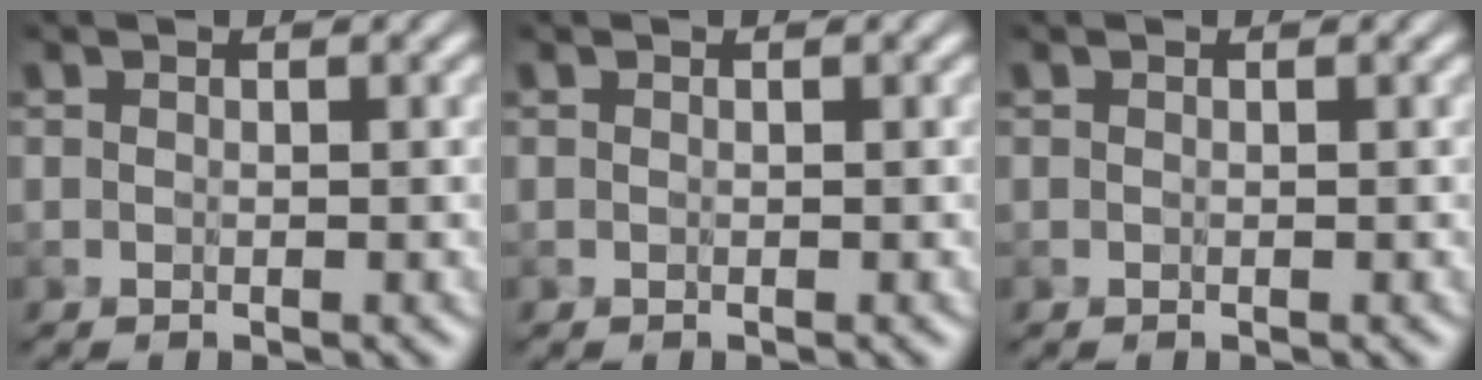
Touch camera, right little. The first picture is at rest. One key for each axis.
{"total": 0.0}
{"total": 0.0}